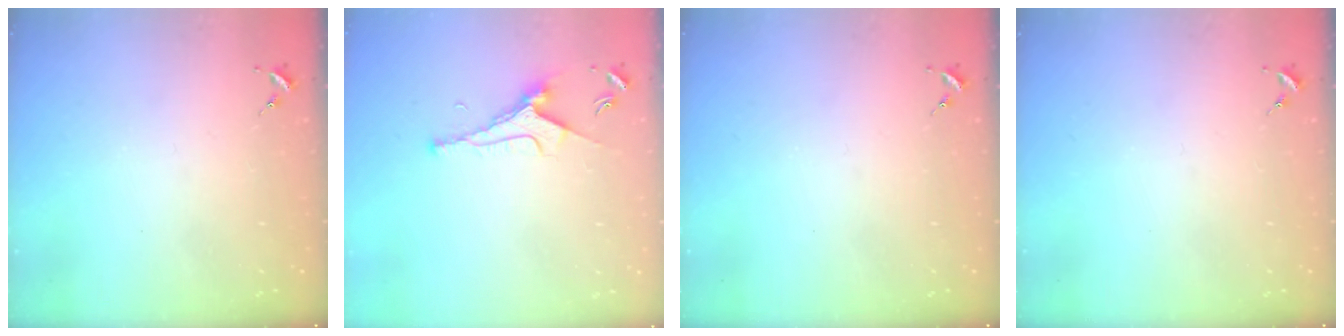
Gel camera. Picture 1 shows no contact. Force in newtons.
{"total": 5.4, "press": 5.3, "slide": 0.8}
{"total": 0.0}
{"total": 0.0}